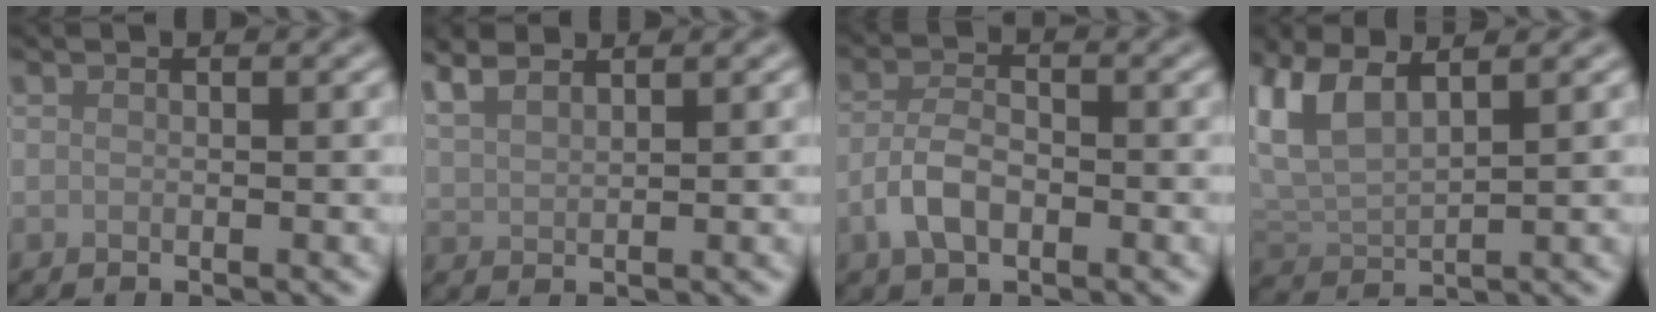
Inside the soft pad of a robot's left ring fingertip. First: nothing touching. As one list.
[{"total": 2.6, "force": [2.2, 0.8, 1.1], "torque": [-0.028, 0.011, 0.048]}, {"total": 3.6, "force": [-1.5, 2.0, 2.6], "torque": [-0.052, 0.001, -0.036]}, {"total": 4.9, "force": [2.8, 2.0, 3.6], "torque": [-0.092, 0.011, 0.056]}]